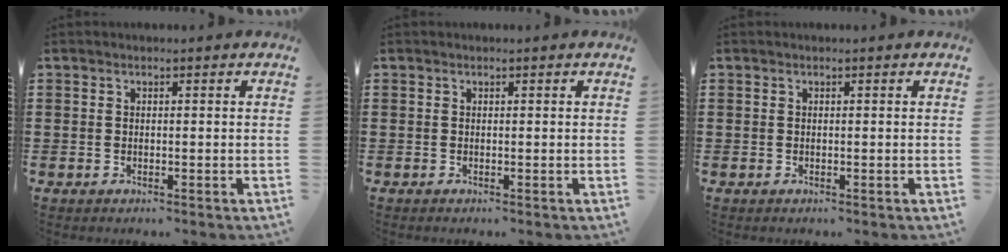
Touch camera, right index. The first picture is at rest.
{"total": 0.0}
{"total": 0.0}